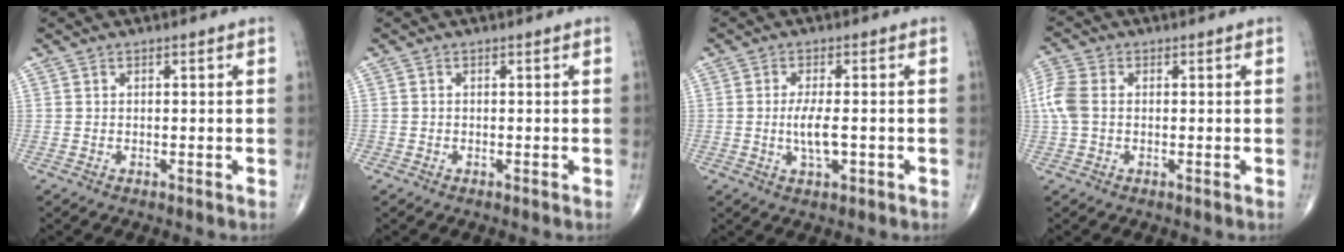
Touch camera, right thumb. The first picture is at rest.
{"total": 0.0}
{"total": 4.7, "force": [-0.7, 1.5, 4.4], "torque": [-0.087, -0.007, -0.014]}
{"total": 5.7, "force": [0.1, 4.0, 4.2], "torque": [-0.120, 0.013, -0.003]}